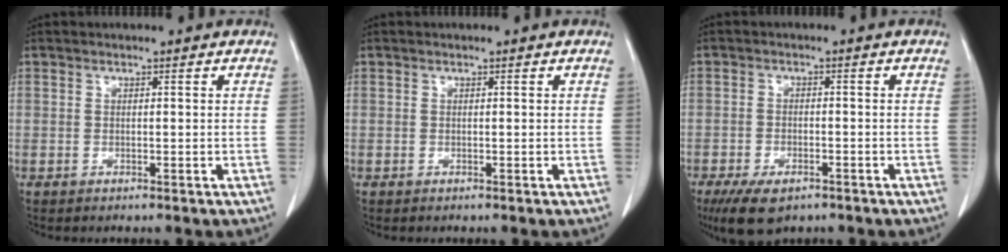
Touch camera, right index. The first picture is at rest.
{"total": 0.0}
{"total": 7.2, "force": [-4.9, 3.1, 4.3], "torque": [-0.075, -0.009, -0.080]}